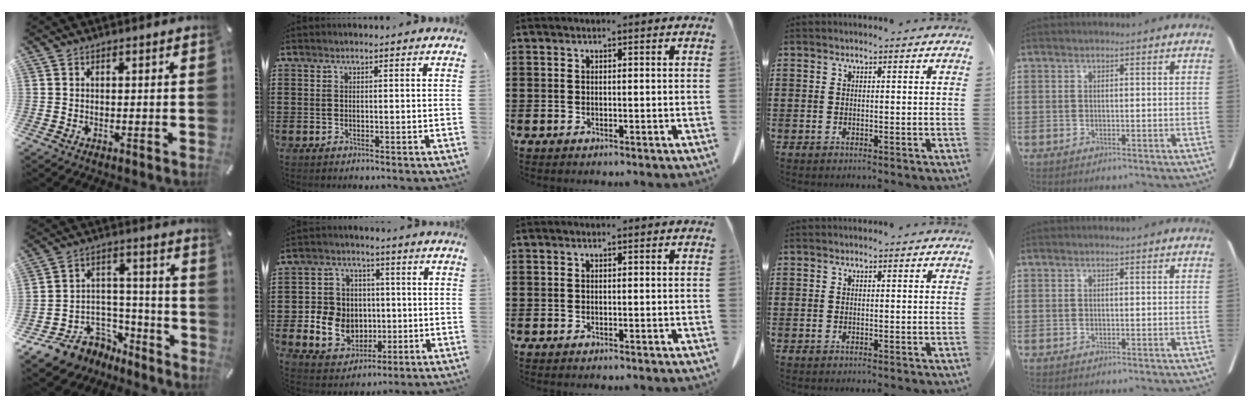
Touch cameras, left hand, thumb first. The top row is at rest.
{"thumb": {"total": 11.8, "force": [-7.1, 8.8, 3.1], "torque": [-0.057, 0.044, -0.117]}, "index": {"total": 7.9, "force": [-0.5, 7.6, 2.1], "torque": [-0.073, 0.014, -0.003]}}